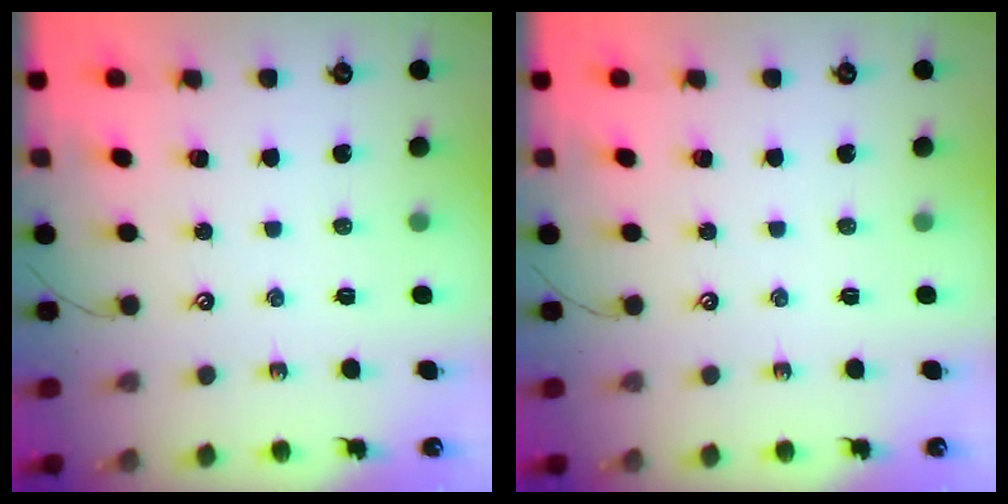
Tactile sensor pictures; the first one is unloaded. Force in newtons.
{"total": 0.0}